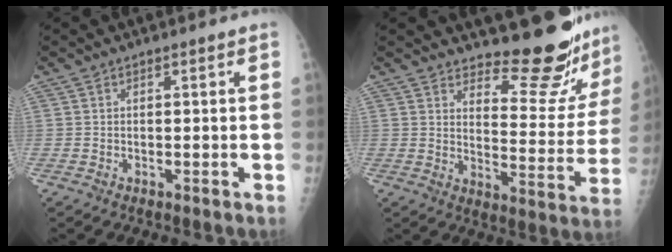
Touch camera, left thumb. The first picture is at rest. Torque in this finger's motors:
{"motor_torque": [0.27, 0.21, -0.19, -0.44, 0.03]}